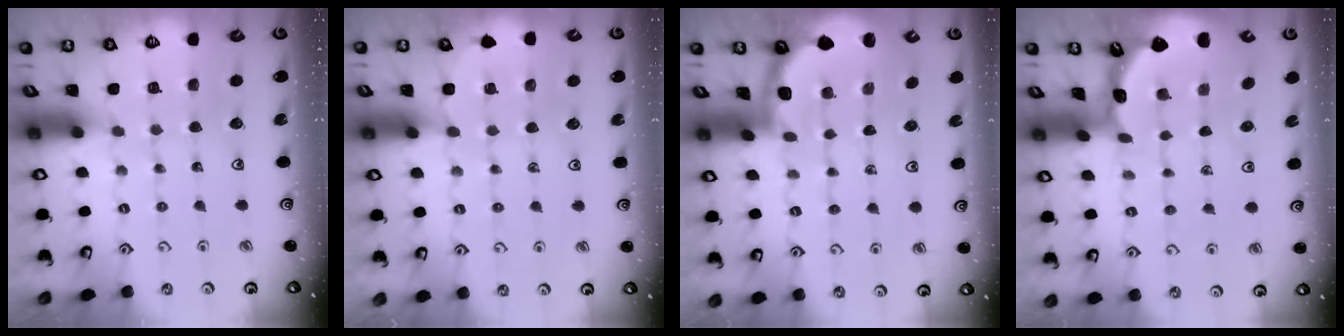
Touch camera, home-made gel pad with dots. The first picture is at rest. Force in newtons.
{"total": 4.3, "press": 4.3, "slide": 0.4}
{"total": 1.8, "press": 1.8, "slide": 0.0}
{"total": 1.8, "press": 1.8, "slide": 0.2}